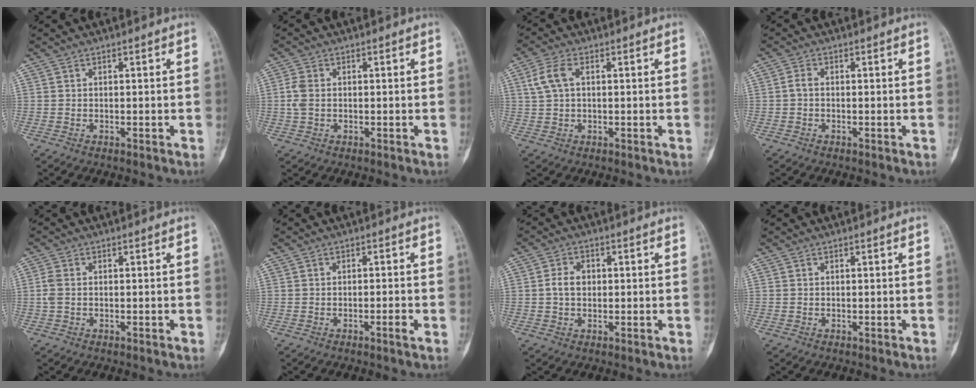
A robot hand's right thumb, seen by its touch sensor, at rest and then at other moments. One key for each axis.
{"total": 2.9, "fx": 0.0, "fy": 1.9, "fz": 2.2, "tx": -0.063, "ty": 0.003, "tz": -0.004}
{"total": 4.7, "fx": 1.1, "fy": 2.6, "fz": 3.8, "tx": -0.091, "ty": 0.012, "tz": 0.022}
{"total": 1.5, "fx": -0.2, "fy": 0.9, "fz": 1.2, "tx": -0.022, "ty": 0.002, "tz": -0.009}
{"total": 2.0, "fx": -0.1, "fy": 1.2, "fz": 1.6, "tx": -0.049, "ty": 0.000, "tz": -0.006}
{"total": 1.7, "fx": -0.8, "fy": 0.1, "fz": 1.5, "tx": -0.029, "ty": 0.002, "tz": -0.016}
{"total": 3.6, "fx": 0.1, "fy": 2.6, "fz": 2.4, "tx": -0.043, "ty": 0.010, "tz": -0.002}
{"total": 0.0}